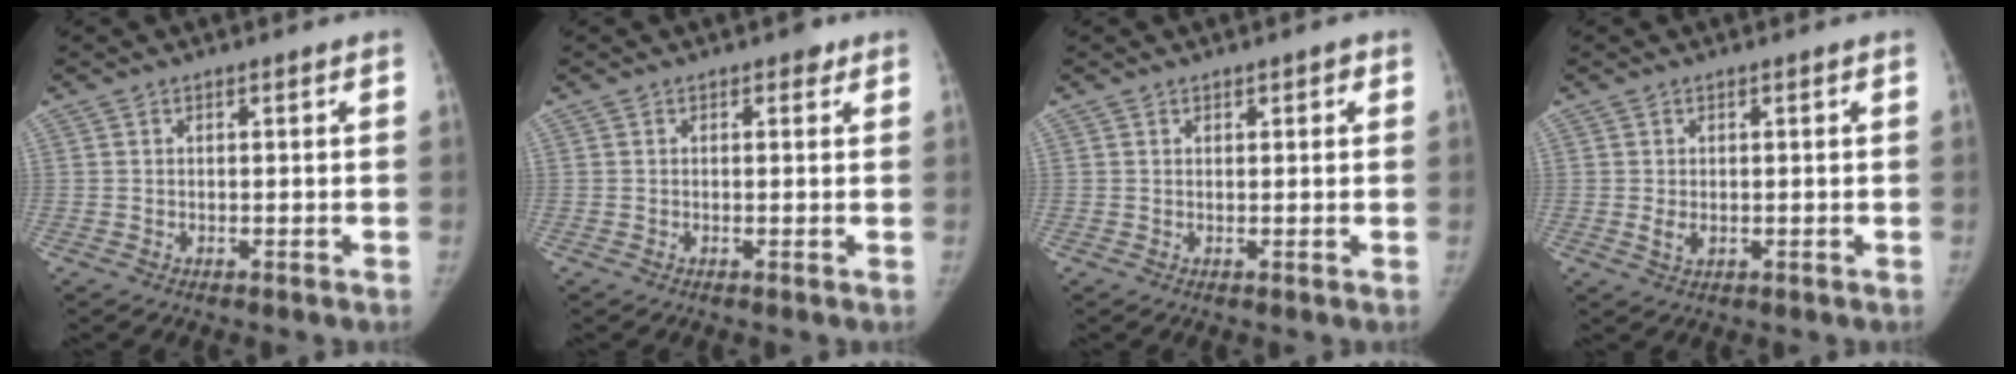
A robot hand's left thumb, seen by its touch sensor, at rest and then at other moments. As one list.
[{"total": 1.4, "force": [0.8, 0.9, 0.7], "torque": [0.003, -0.002, 0.005]}, {"total": 1.5, "force": [0.8, 0.8, 1.0], "torque": [-0.002, -0.001, 0.009]}, {"total": 2.1, "force": [0.0, 1.2, 1.7], "torque": [-0.031, -0.007, 0.003]}]